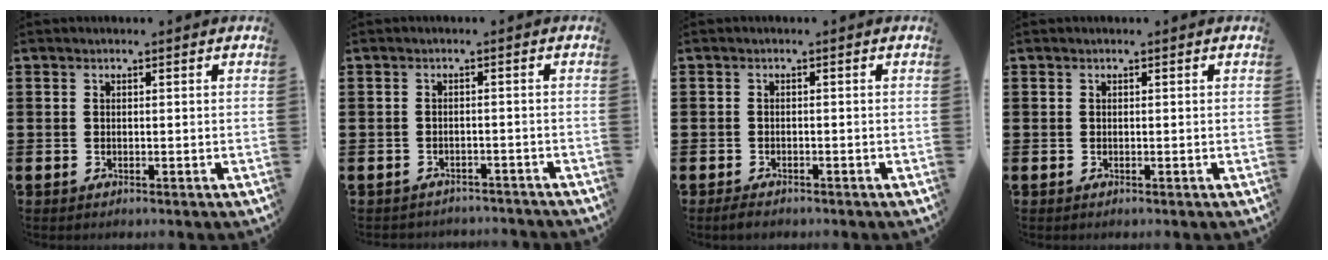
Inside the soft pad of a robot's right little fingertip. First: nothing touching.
{"total": 1.3, "force": [-1.3, 0.0, -0.2], "torque": [-0.002, 0.003, -0.029]}
{"total": 0.9, "force": [-0.7, 0.4, 0.5], "torque": [-0.012, 0.001, -0.014]}
{"total": 0.0}